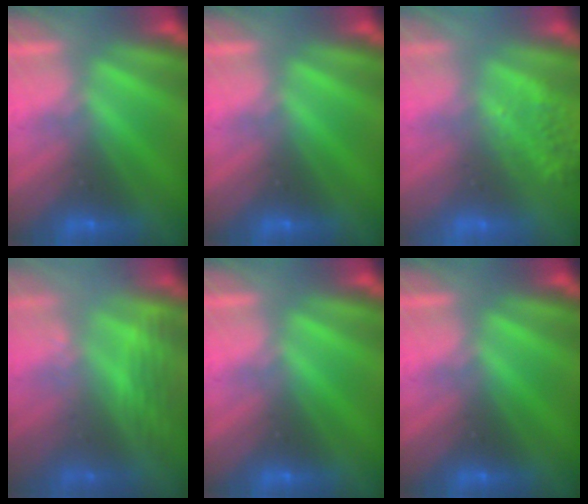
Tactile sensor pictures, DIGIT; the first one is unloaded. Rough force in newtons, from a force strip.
{"total": 0.0}
{"total": 5.6}
{"total": 2.9}
{"total": 0.0}
{"total": 0.0}